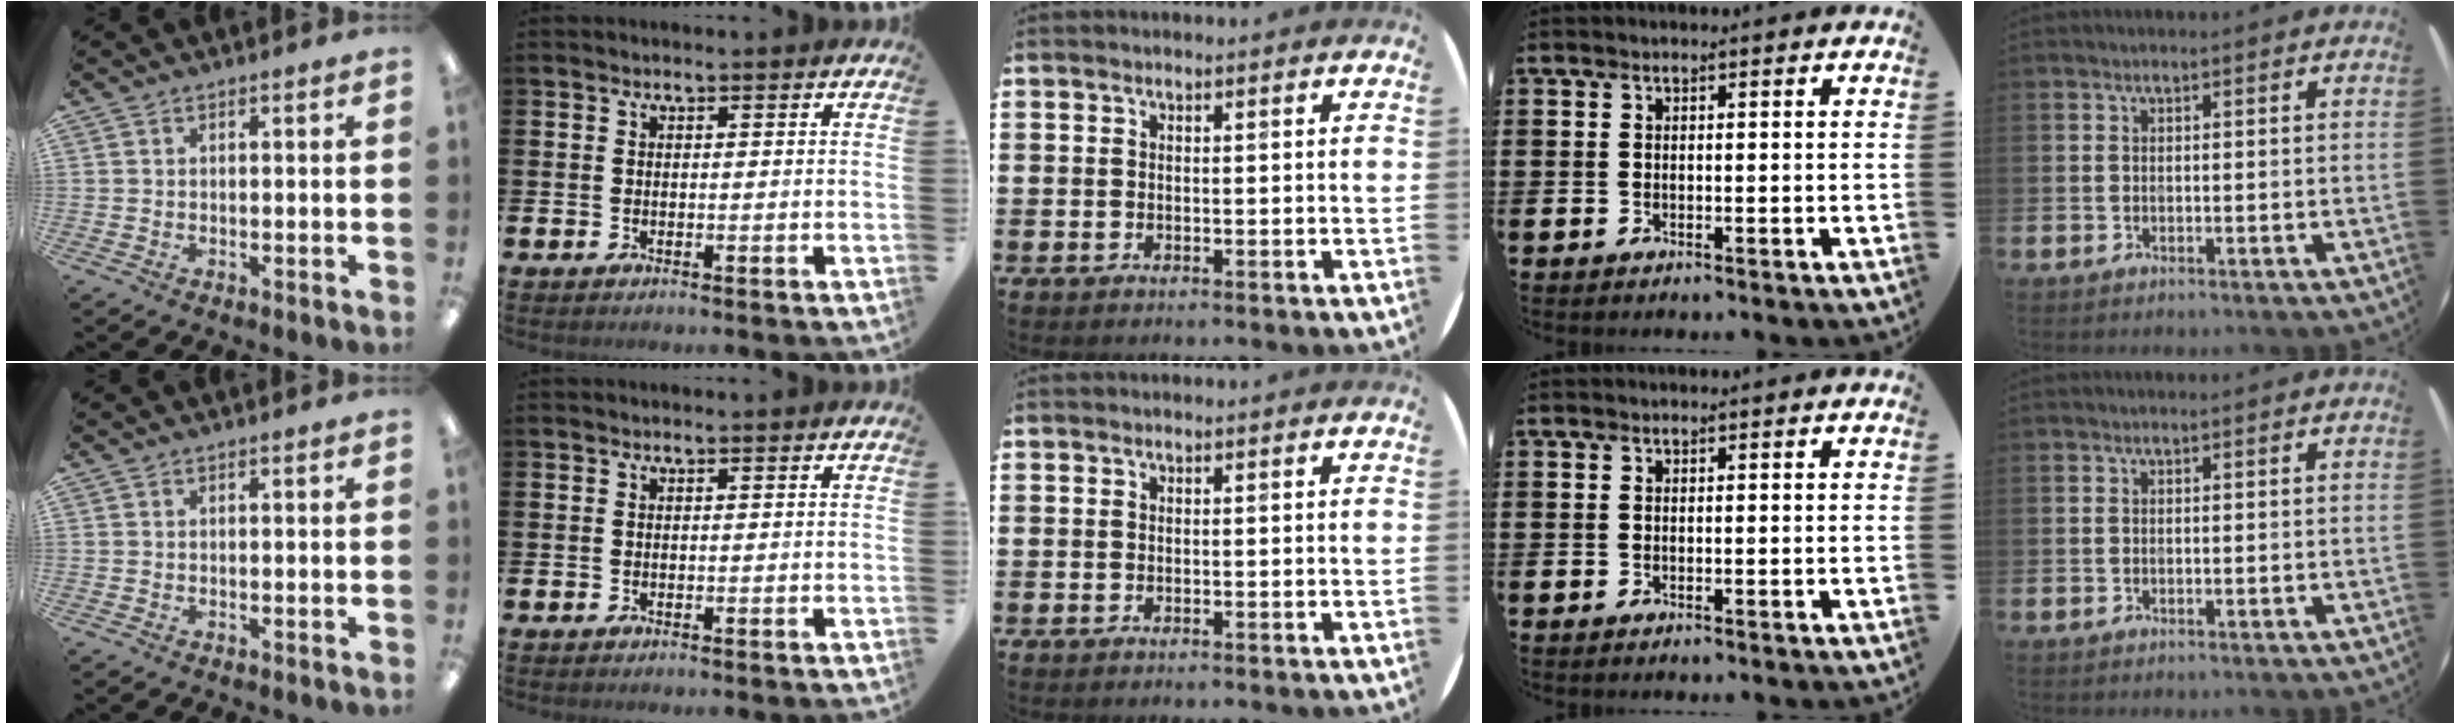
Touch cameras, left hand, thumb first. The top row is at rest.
{}